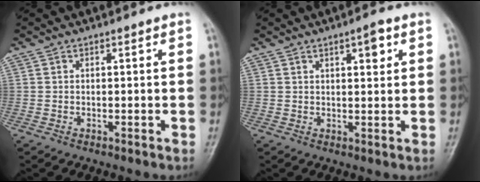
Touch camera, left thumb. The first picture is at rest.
{"total": 3.7, "force": [1.8, 1.2, 3.0], "torque": [-0.033, -0.007, 0.026]}